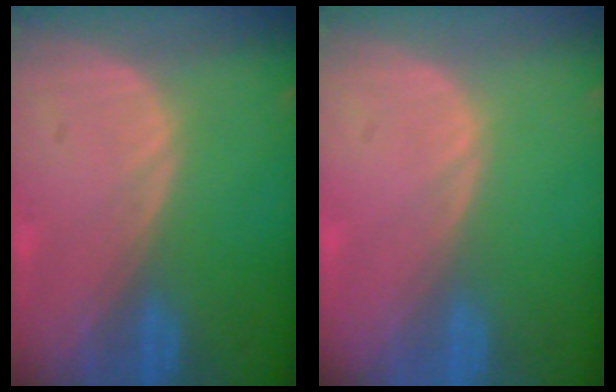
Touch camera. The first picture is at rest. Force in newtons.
{"total": 0.0}